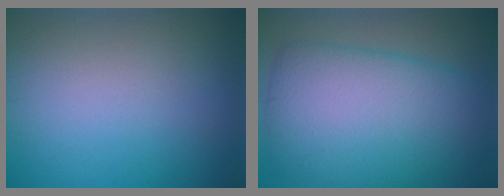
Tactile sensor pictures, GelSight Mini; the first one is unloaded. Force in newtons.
{"total": 10.3, "press": 10.3, "slide": 0.3}